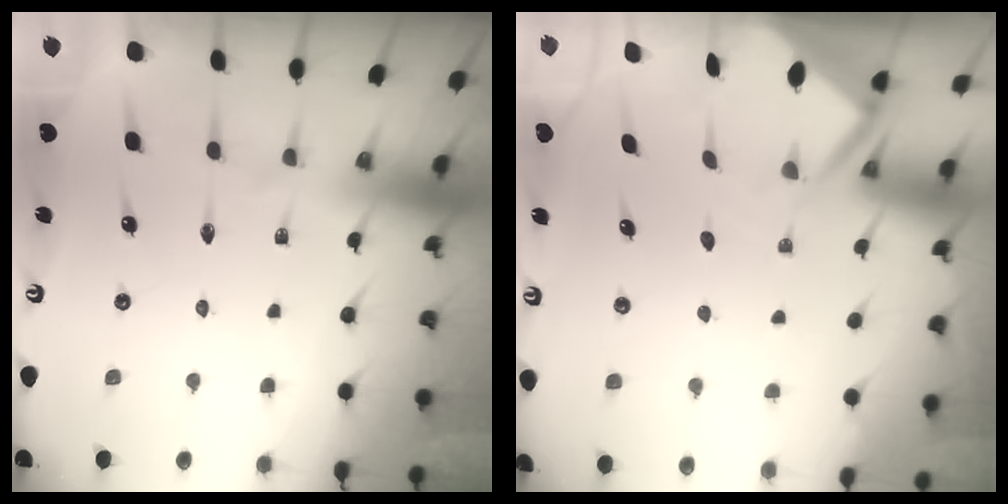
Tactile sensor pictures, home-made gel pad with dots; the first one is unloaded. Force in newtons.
{"total": 3.2, "press": 3.2, "slide": 0.3}